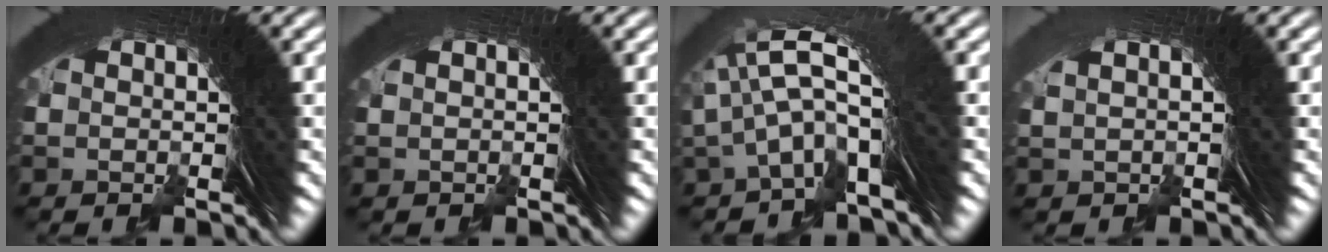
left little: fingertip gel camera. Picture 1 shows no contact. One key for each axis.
{"total": 0.6, "fx": 0.2, "fy": -0.6, "fz": -0.2, "tx": 0.004, "ty": 0.004, "tz": 0.005}
{"total": 5.5, "fx": 0.8, "fy": 2.1, "fz": 5.0, "tx": -0.103, "ty": 0.007, "tz": 0.011}
{"total": 1.4, "fx": 0.6, "fy": -1.3, "fz": -0.1, "tx": 0.002, "ty": 0.010, "tz": 0.015}